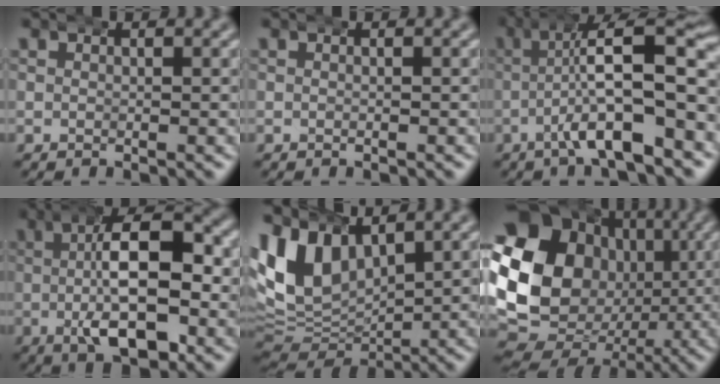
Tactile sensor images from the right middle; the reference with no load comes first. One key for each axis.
{"total": 0.0}
{"total": 9.4, "fx": -0.7, "fy": 2.9, "fz": 8.9, "tx": -0.145, "ty": 0.006, "tz": -0.011}
{"total": 10.7, "fx": -0.7, "fy": 4.6, "fz": 9.6, "tx": -0.147, "ty": 0.003, "tz": -0.015}
{"total": 11.0, "fx": 1.9, "fy": 8.5, "fz": 6.8, "tx": -0.148, "ty": -0.004, "tz": 0.032}
{"total": 20.3, "fx": -1.3, "fy": 16.5, "fz": 11.7, "tx": -0.234, "ty": -0.045, "tz": -0.014}